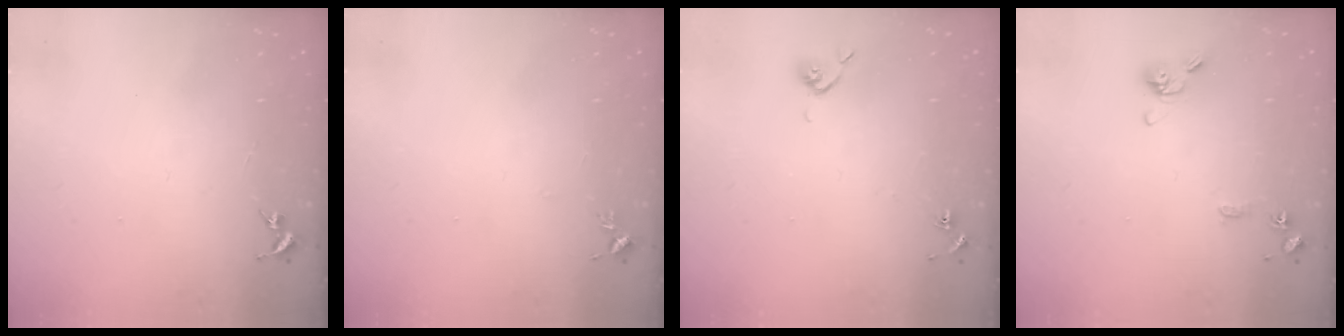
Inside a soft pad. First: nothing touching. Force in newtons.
{"total": 3.9, "press": 3.9, "slide": 0.5}
{"total": 5.0, "press": 4.9, "slide": 0.7}
{"total": 9.4, "press": 9.2, "slide": 1.9}